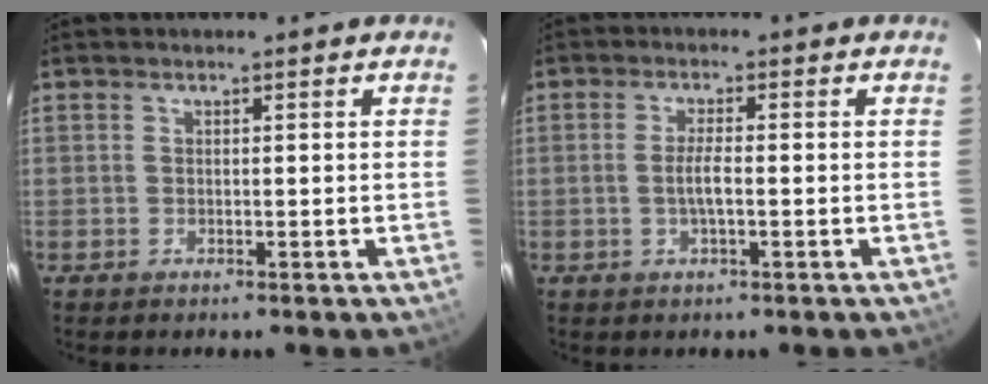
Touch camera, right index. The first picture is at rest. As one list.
[{"total": 2.8, "force": [-0.7, 0.4, 2.7], "torque": [-0.051, -0.001, -0.013]}]